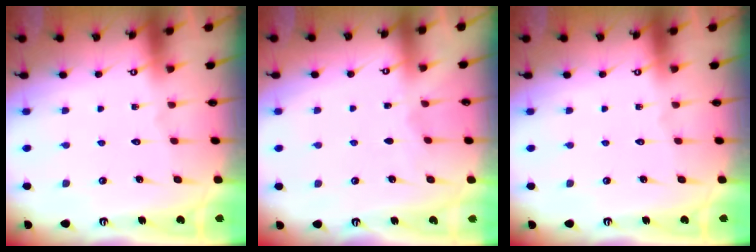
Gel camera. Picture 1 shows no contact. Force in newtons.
{"total": 2.3, "press": 2.3, "slide": 0.3}
{"total": 0.0}